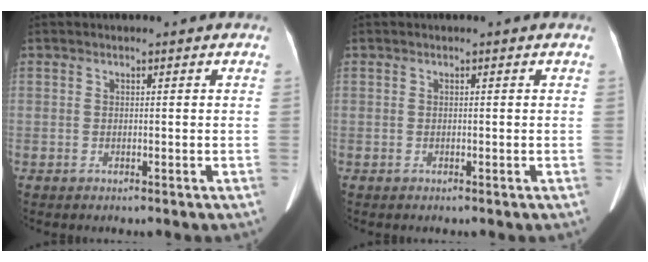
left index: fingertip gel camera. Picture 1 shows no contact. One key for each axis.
{"total": 0.0}